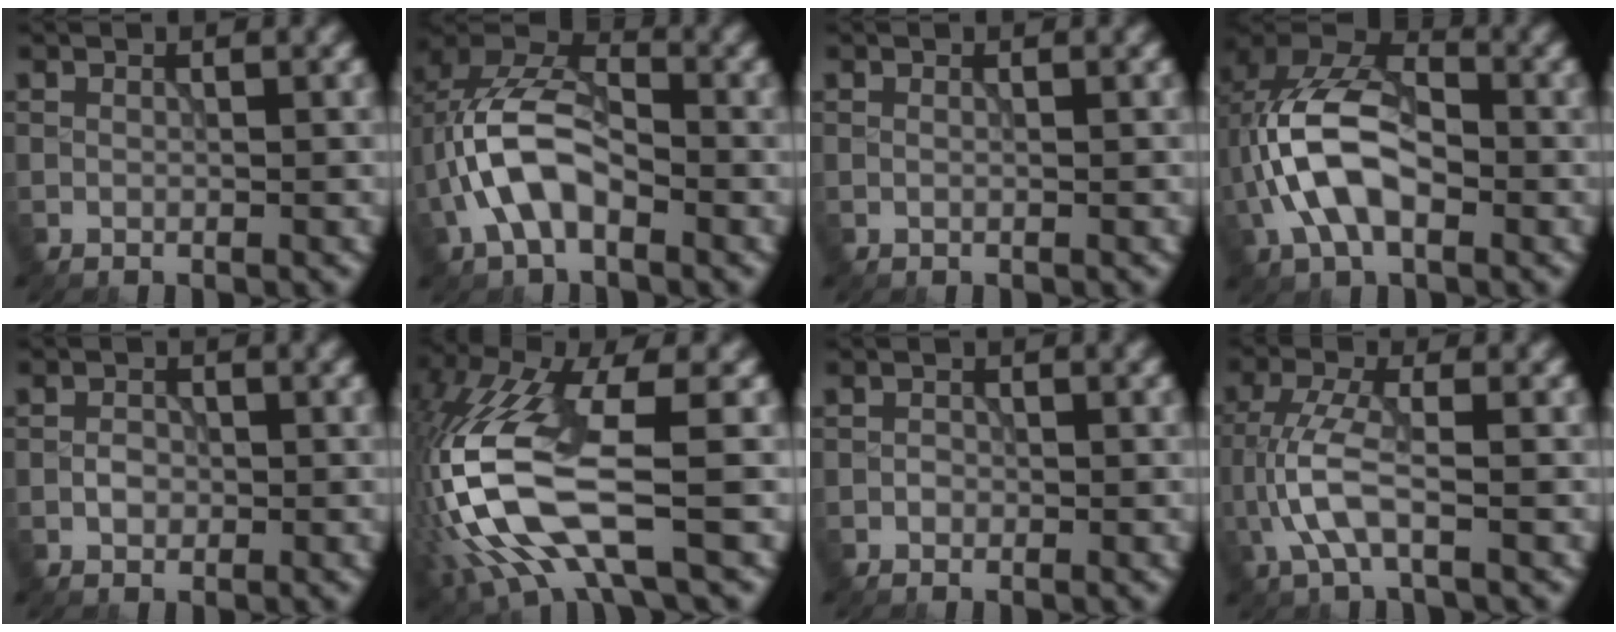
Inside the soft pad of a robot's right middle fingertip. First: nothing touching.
{"total": 7.0, "force": [-2.1, 3.8, 5.4], "torque": [-0.112, 0.018, -0.044]}
{"total": 0.0}
{"total": 9.0, "force": [-1.7, 5.0, 7.2], "torque": [-0.152, 0.020, -0.042]}
{"total": 1.4, "force": [-0.3, 1.0, 0.9], "torque": [-0.014, 0.002, -0.009]}
{"total": 11.7, "force": [-2.4, 3.8, 10.8], "torque": [-0.250, -0.001, -0.050]}
{"total": 0.7, "force": [-0.2, 0.6, 0.3], "torque": [-0.003, -0.001, -0.006]}
{"total": 4.3, "force": [-1.4, 1.4, 3.8], "torque": [-0.092, 0.005, -0.032]}